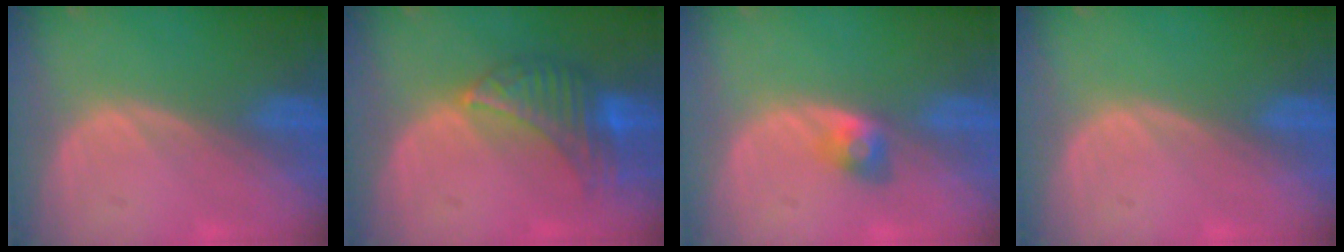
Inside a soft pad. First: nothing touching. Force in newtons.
{"total": 7.6, "press": 7.0, "slide": 2.9}
{"total": 2.8, "press": 2.5, "slide": 1.2}
{"total": 0.0}